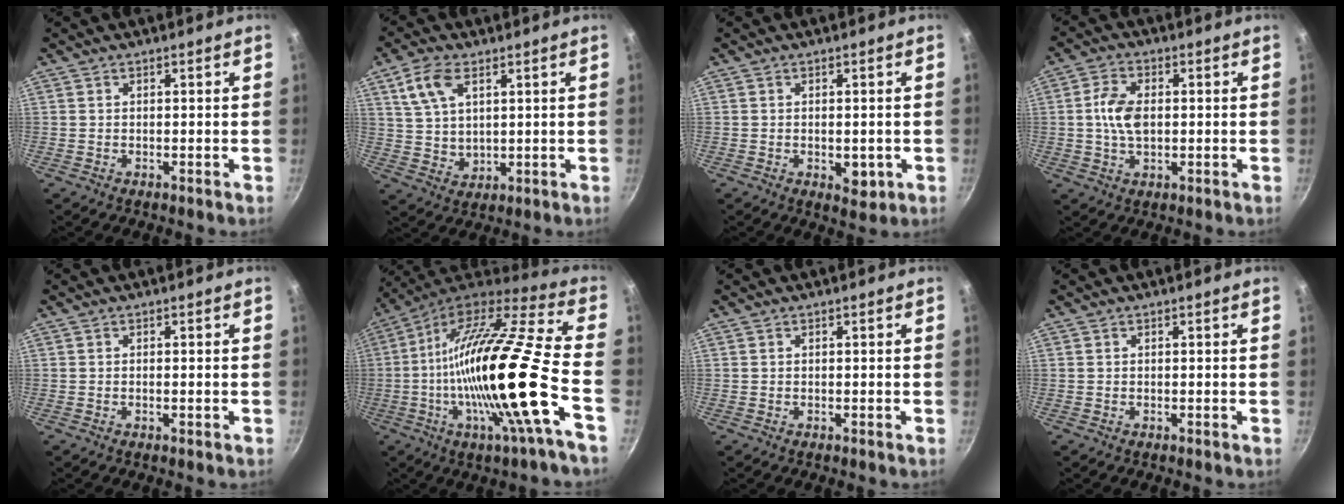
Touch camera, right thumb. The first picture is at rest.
{"total": 8.8, "force": [4.0, 5.0, 6.0], "torque": [-0.107, -0.012, 0.082]}
{"total": 4.2, "force": [-0.9, 2.4, 3.4], "torque": [-0.039, -0.004, -0.008]}
{"total": 7.1, "force": [0.3, 4.3, 5.6], "torque": [-0.101, 0.008, 0.003]}
{"total": 0.7, "force": [-0.2, 0.2, 0.7], "torque": [-0.012, 0.001, -0.004]}
{"total": 26.8, "force": [-6.3, 3.5, 25.8], "torque": [-0.416, -0.002, -0.122]}
{"total": 0.0}
{"total": 0.0}